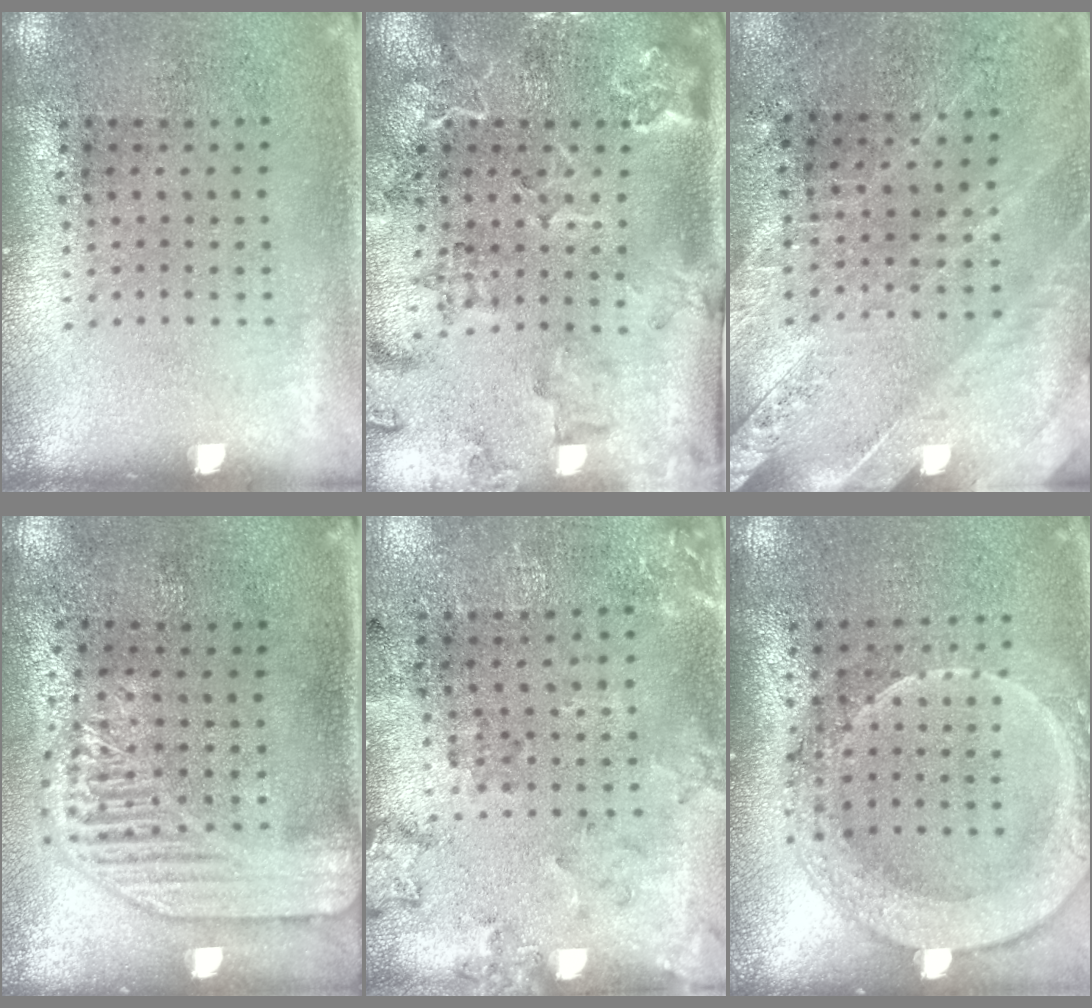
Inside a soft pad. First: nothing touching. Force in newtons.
{"total": 2.3, "press": 2.3, "slide": 0.4}
{"total": 2.5, "press": 2.5, "slide": 0.4}
{"total": 2.2, "press": 1.9, "slide": 1.0}
{"total": 2.0, "press": 1.4, "slide": 1.5}
{"total": 1.9, "press": 1.8, "slide": 0.6}